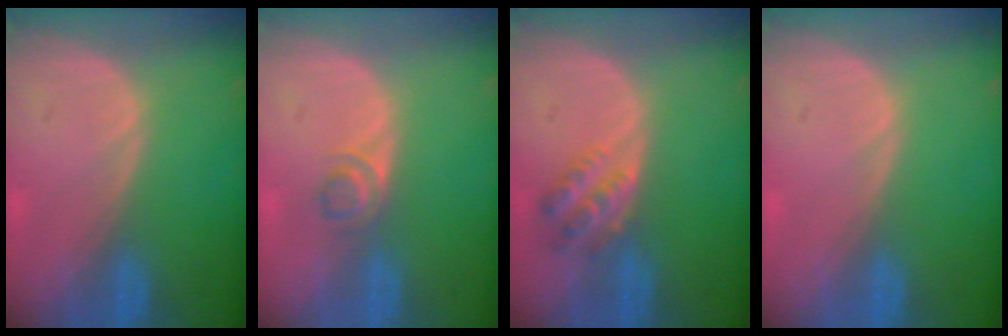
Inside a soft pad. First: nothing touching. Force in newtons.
{"total": 2.3, "press": 2.1, "slide": 1.0}
{"total": 4.6, "press": 4.0, "slide": 2.3}
{"total": 0.0}